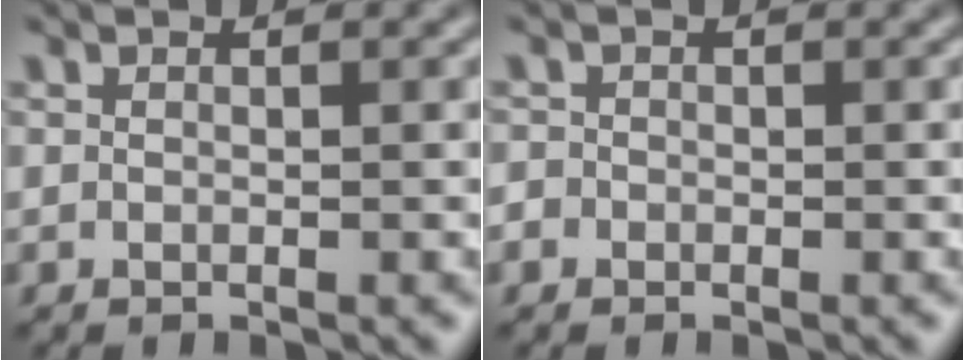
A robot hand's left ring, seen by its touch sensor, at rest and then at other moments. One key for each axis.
{"total": 0.9, "fx": -0.5, "fy": 0.8, "fz": 0.0, "tx": 0.003, "ty": -0.002, "tz": -0.009}